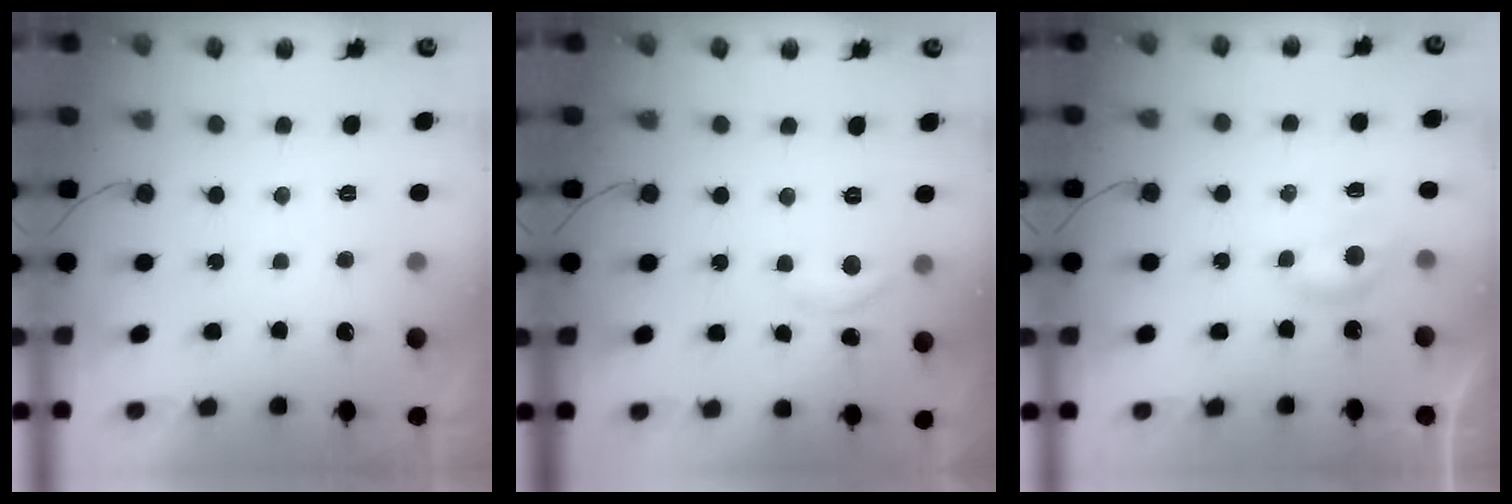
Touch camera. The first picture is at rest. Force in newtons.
{"total": 6.0, "press": 6.0, "slide": 0.4}
{"total": 4.7, "press": 4.6, "slide": 0.6}